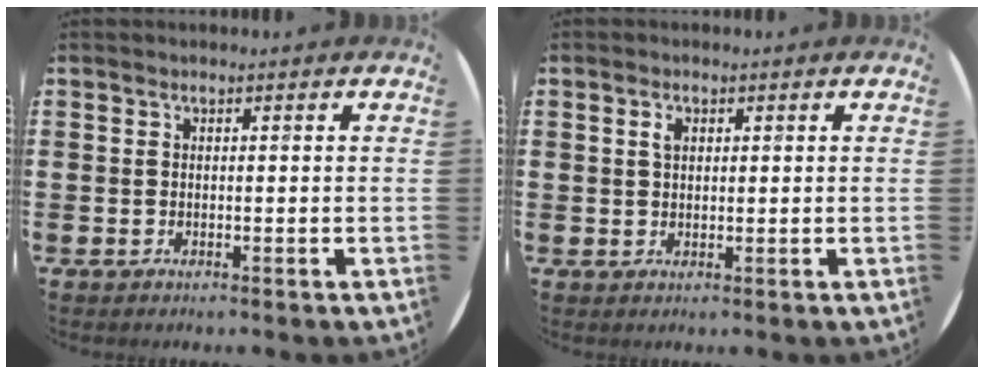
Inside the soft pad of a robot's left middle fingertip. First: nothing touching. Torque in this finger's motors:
{"motor_torque": [0.53, 0.03, 0.00, -0.03]}